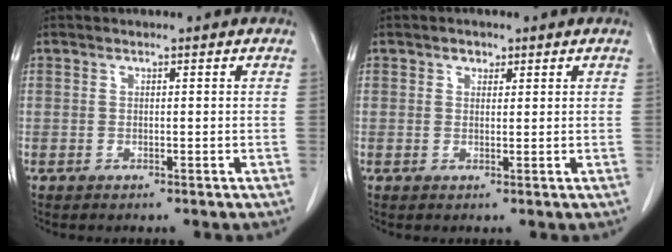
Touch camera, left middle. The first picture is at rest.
{"total": 1.4, "force": [0.8, 1.0, 0.4], "torque": [-0.004, -0.002, 0.012]}